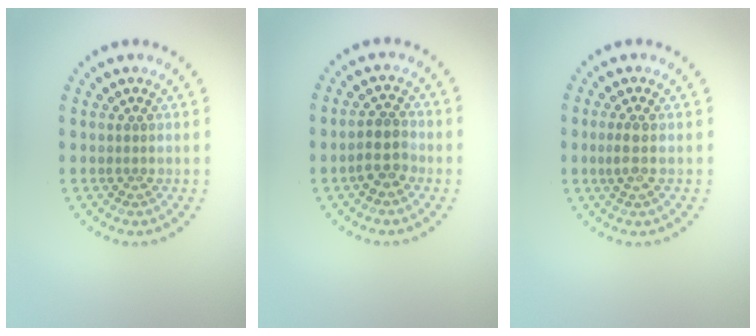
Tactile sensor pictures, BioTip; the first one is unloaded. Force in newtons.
{"total": 2.4, "press": 2.3, "slide": 0.8}
{"total": 1.5, "press": 1.4, "slide": 0.5}